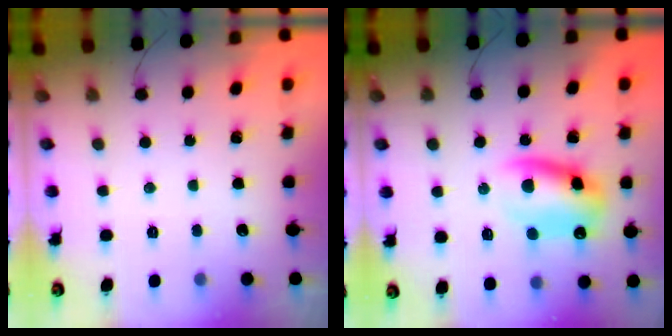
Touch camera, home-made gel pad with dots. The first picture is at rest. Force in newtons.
{"total": 12.3, "press": 12.1, "slide": 2.4}